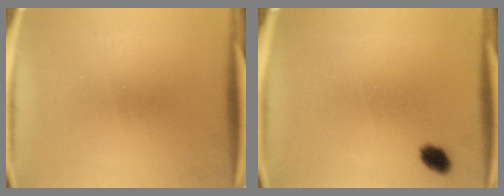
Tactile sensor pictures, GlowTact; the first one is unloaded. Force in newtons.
{"total": 2.8}